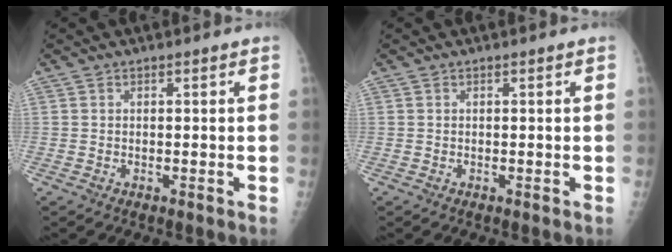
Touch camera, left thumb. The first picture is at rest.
{"total": 0.0}